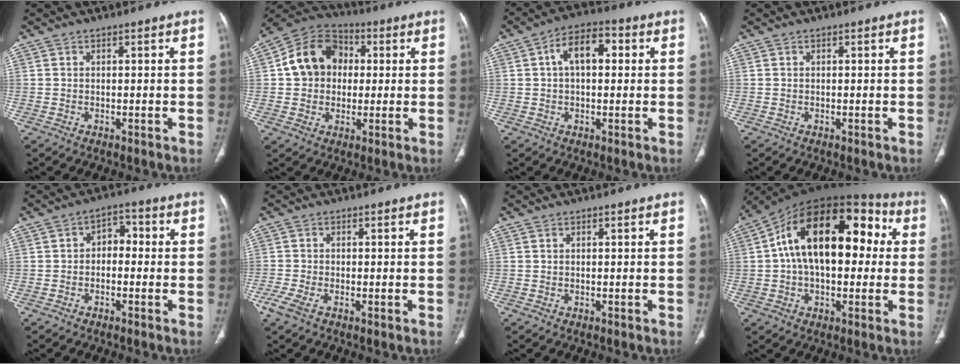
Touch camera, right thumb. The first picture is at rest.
{"total": 12.7, "force": [1.6, 10.1, 7.5], "torque": [-0.110, 0.023, 0.016]}
{"total": 8.5, "force": [1.8, 4.8, 6.9], "torque": [-0.108, 0.026, 0.022]}
{"total": 0.0}
{"total": 4.4, "force": [-0.5, 3.1, 3.1], "torque": [-0.028, 0.024, -0.021]}
{"total": 3.1, "force": [-1.6, 1.0, 2.5], "torque": [-0.073, -0.004, -0.039]}
{"total": 0.0}
{"total": 22.8, "force": [3.2, 13.0, 18.5], "torque": [-0.274, 0.052, 0.038]}